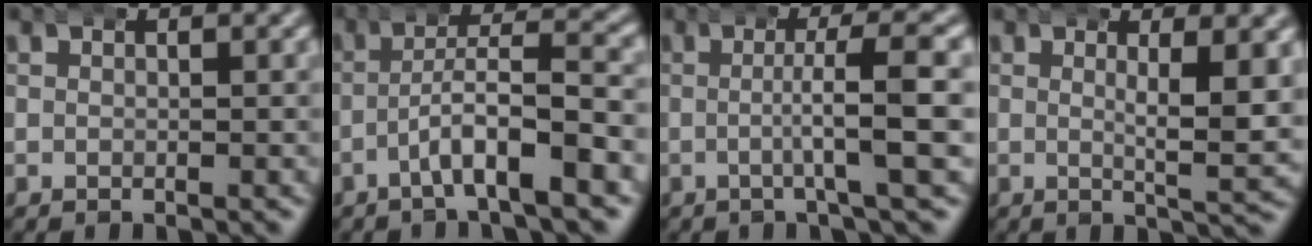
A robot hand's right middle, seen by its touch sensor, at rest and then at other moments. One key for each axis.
{"total": 4.9, "fx": -2.6, "fy": 0.7, "fz": 4.1, "tx": -0.061, "ty": 0.012, "tz": -0.045}
{"total": 3.9, "fx": -0.5, "fy": -0.5, "fz": 3.9, "tx": -0.063, "ty": 0.002, "tz": -0.008}
{"total": 4.5, "fx": 1.5, "fy": 0.4, "fz": 4.2, "tx": -0.064, "ty": -0.002, "tz": 0.023}